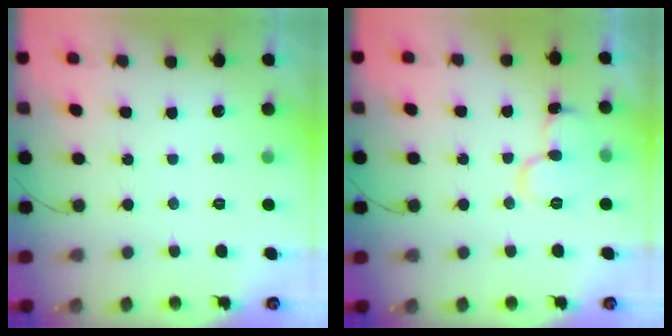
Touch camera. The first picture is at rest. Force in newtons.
{"total": 11.3, "press": 11.3, "slide": 1.1}